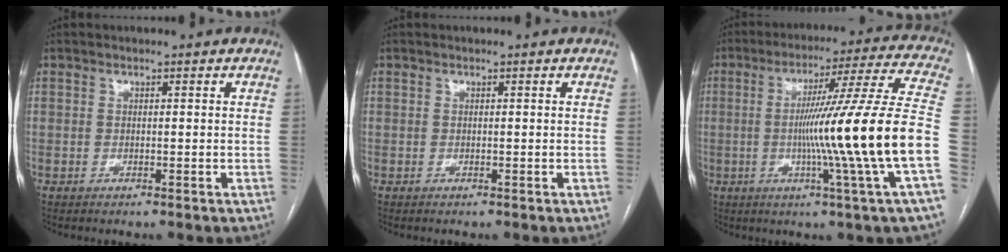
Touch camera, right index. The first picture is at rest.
{"total": 0.0}
{"total": 20.9, "force": [-3.7, -3.2, 20.4], "torque": [-0.283, -0.007, -0.074]}